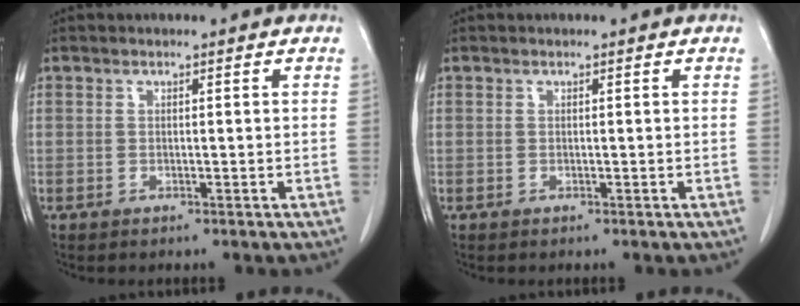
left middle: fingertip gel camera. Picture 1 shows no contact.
{"total": 0.0}